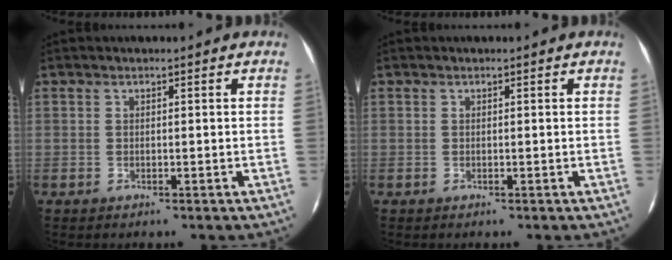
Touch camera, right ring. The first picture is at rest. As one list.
[{"total": 0.0}]